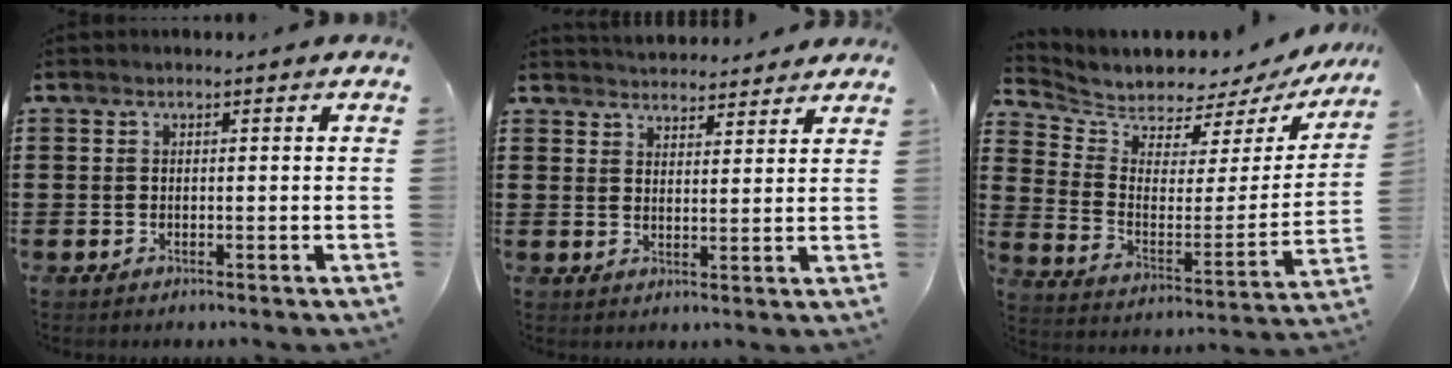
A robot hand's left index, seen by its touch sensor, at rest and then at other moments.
{"total": 3.4, "force": [3.4, 0.1, -0.1], "torque": [-0.007, -0.015, 0.063]}
{"total": 4.8, "force": [4.6, 1.2, -0.4], "torque": [-0.032, -0.050, 0.075]}